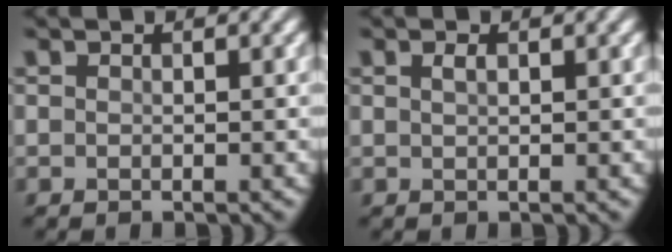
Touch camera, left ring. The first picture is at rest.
{"total": 0.7, "force": [0.4, 0.3, 0.6], "torque": [-0.014, 0.003, 0.007]}